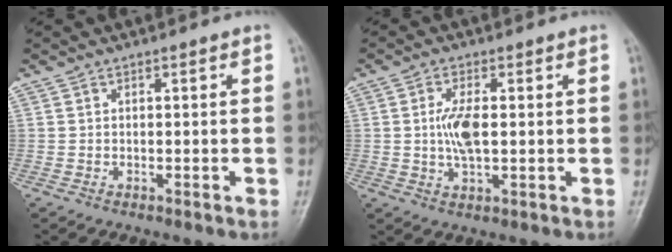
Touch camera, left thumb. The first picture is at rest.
{"total": 6.0, "force": [0.4, 2.7, 5.4], "torque": [-0.108, -0.002, 0.005]}